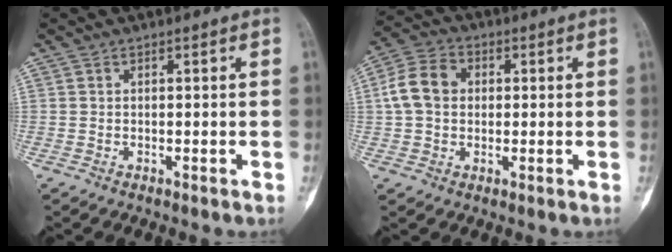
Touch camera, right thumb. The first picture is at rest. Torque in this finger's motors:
{"motor_torque": [0.35, 0.41, 0.87, 0.08, 0.09]}